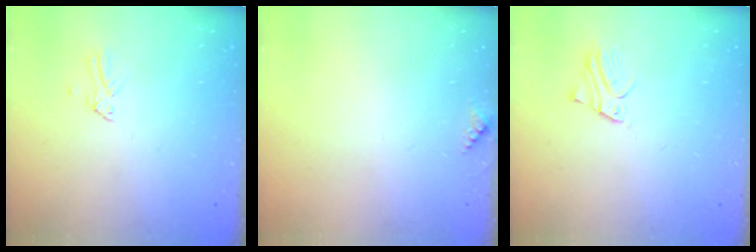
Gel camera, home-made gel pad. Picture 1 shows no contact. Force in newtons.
{"total": 5.1, "press": 4.8, "slide": 1.5}
{"total": 2.6, "press": 2.6, "slide": 0.1}